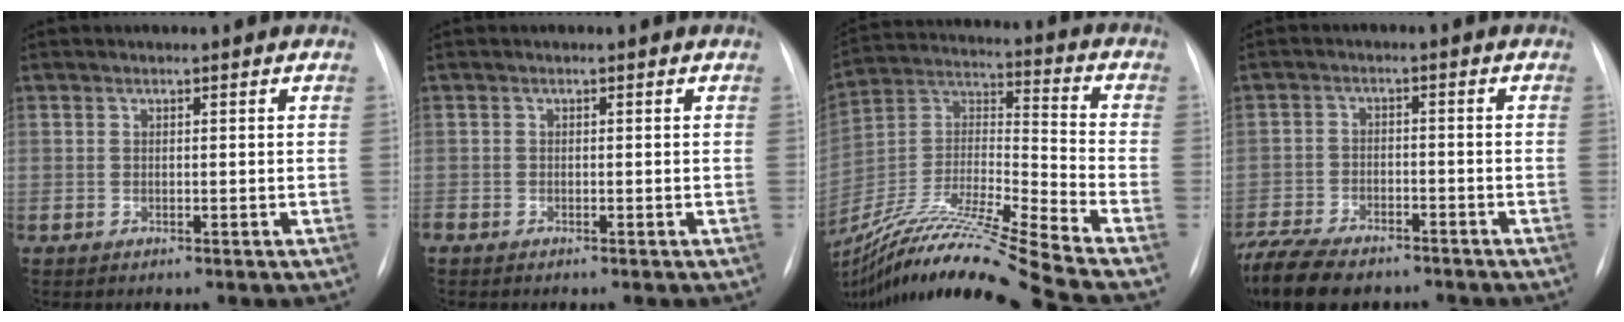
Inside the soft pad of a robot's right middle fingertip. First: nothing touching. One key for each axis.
{"total": 0.6, "fx": -0.5, "fy": 0.3, "fz": 0.1, "tx": -0.004, "ty": 0.001, "tz": -0.010}
{"total": 26.3, "fx": -22.3, "fy": -2.0, "fz": 13.8, "tx": -0.290, "ty": -0.035, "tz": -0.397}
{"total": 15.9, "fx": -12.2, "fy": 6.5, "fz": 7.8, "tx": -0.200, "ty": -0.021, "tz": -0.190}